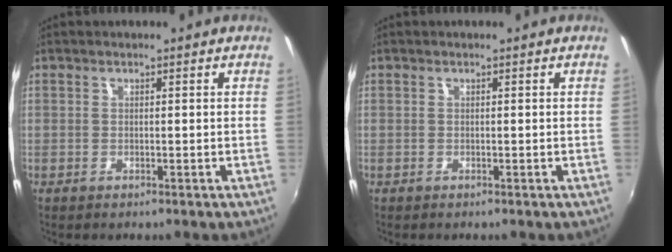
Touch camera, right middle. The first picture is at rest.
{"total": 0.0}